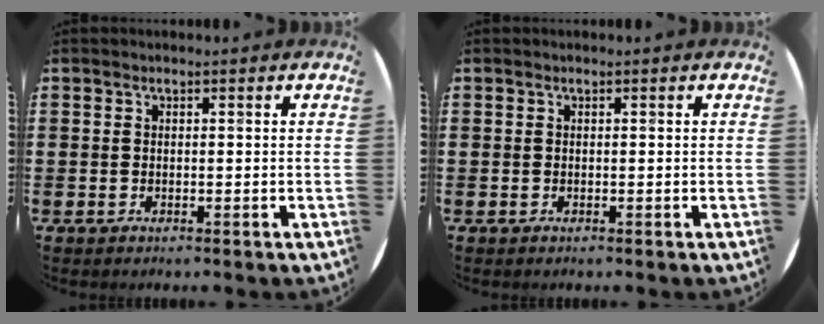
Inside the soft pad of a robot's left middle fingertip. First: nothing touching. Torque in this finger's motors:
{"motor_torque": [-0.02, 0.01, 0.00, 0.00]}